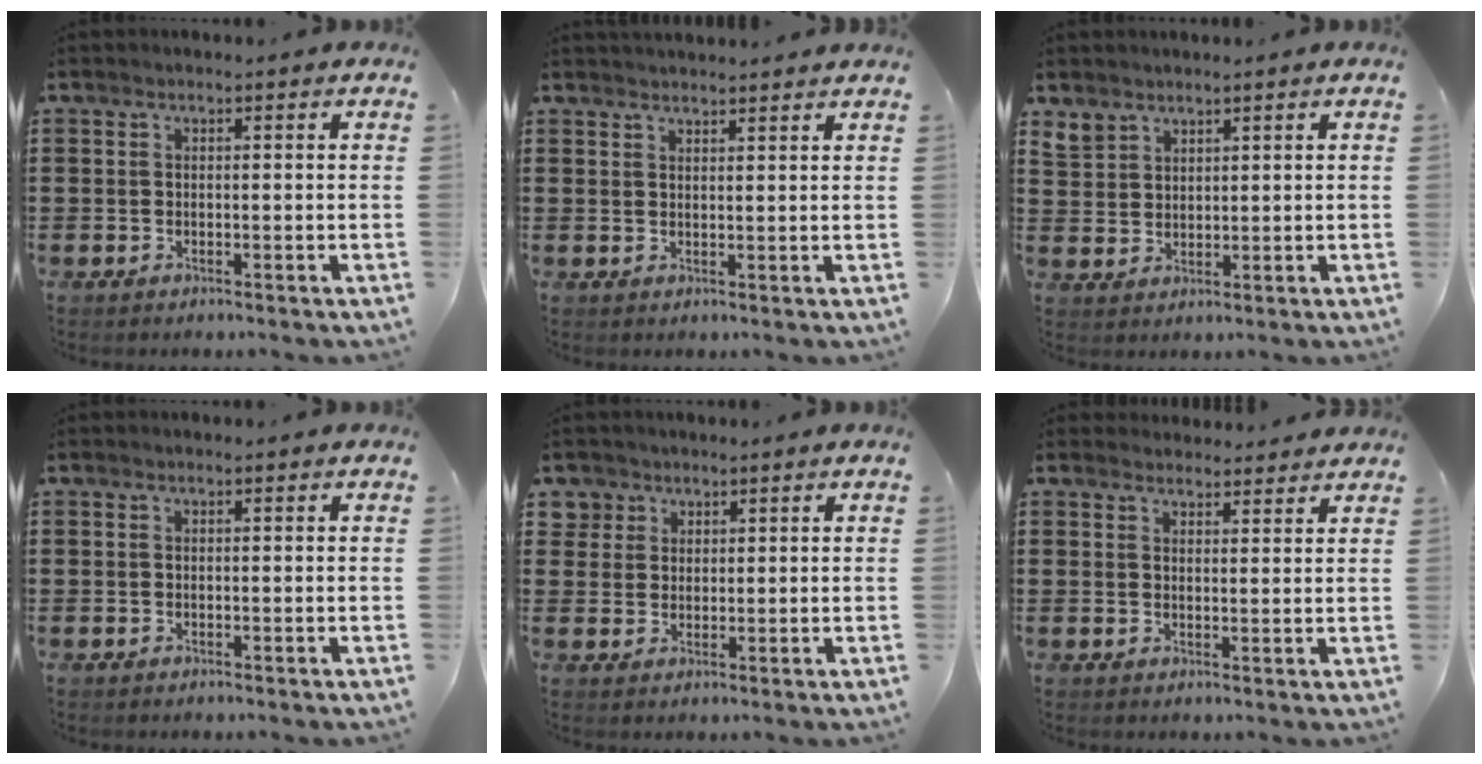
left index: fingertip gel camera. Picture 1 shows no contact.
{"total": 1.9, "force": [1.9, -0.1, 0.0], "torque": [-0.005, -0.002, 0.038]}
{"total": 3.1, "force": [2.4, 2.0, 0.2], "torque": [-0.016, 0.006, 0.048]}
{"total": 0.0}
{"total": 3.4, "force": [2.0, 2.7, 0.0], "torque": [-0.008, 0.007, 0.035]}
{"total": 2.7, "force": [2.7, 0.6, 0.0], "torque": [-0.007, -0.005, 0.051]}